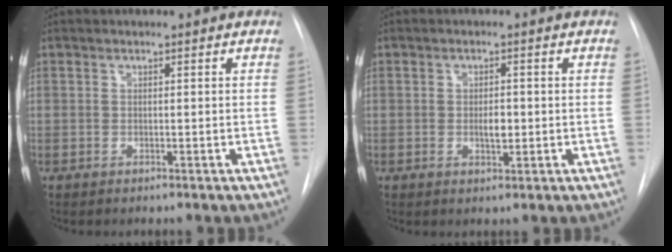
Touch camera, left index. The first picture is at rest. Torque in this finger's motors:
{"motor_torque": [0.52, 0.03, 0.08, 0.06]}